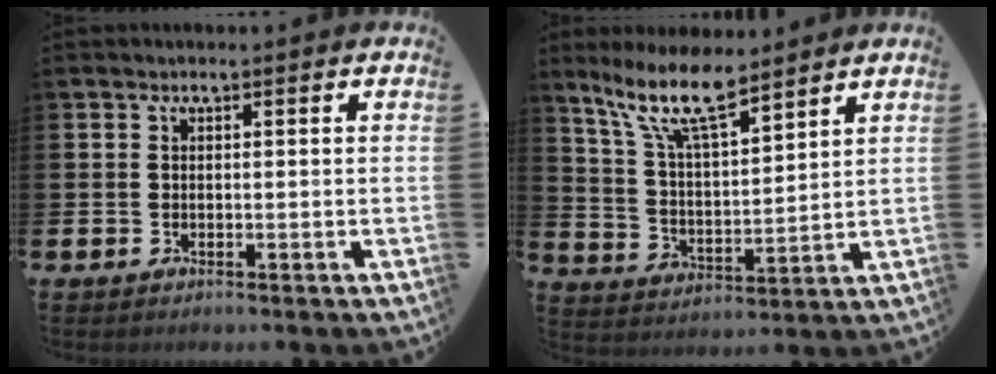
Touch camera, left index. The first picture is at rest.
{"total": 10.7, "force": [8.5, 2.5, 5.9], "torque": [-0.132, -0.032, 0.150]}